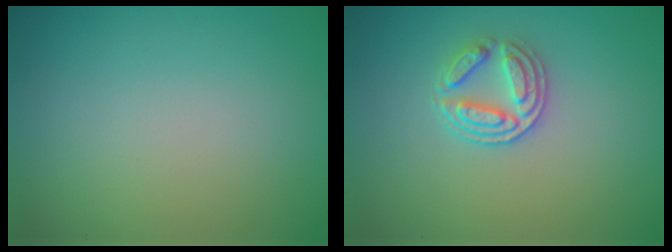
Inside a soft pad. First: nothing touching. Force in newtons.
{"total": 3.0, "press": 2.7, "slide": 1.2}